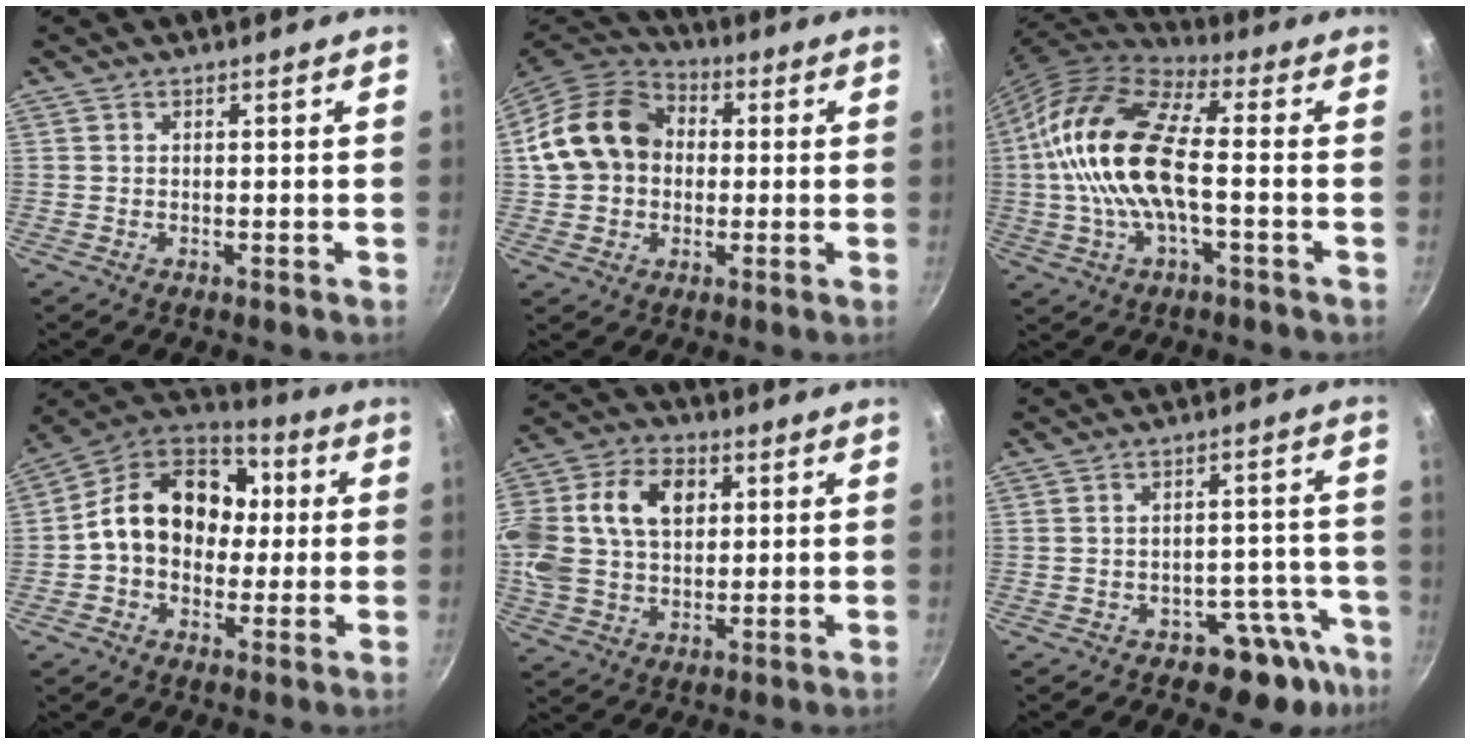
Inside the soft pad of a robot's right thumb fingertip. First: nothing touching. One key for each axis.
{"total": 16.1, "fx": 1.6, "fy": 12.9, "fz": 9.5, "tx": -0.151, "ty": 0.034, "tz": 0.019}
{"total": 18.1, "fx": -0.5, "fy": 7.8, "fz": 16.4, "tx": -0.310, "ty": 0.029, "tz": -0.022}
{"total": 18.0, "fx": 1.3, "fy": 14.1, "fz": 11.2, "tx": -0.143, "ty": 0.037, "tz": 0.004}
{"total": 22.9, "fx": 5.5, "fy": 16.5, "fz": 14.9, "tx": -0.317, "ty": 0.029, "tz": 0.091}
{"total": 9.7, "fx": -6.5, "fy": 6.0, "fz": 4.0, "tx": 0.028, "ty": 0.066, "tz": -0.069}